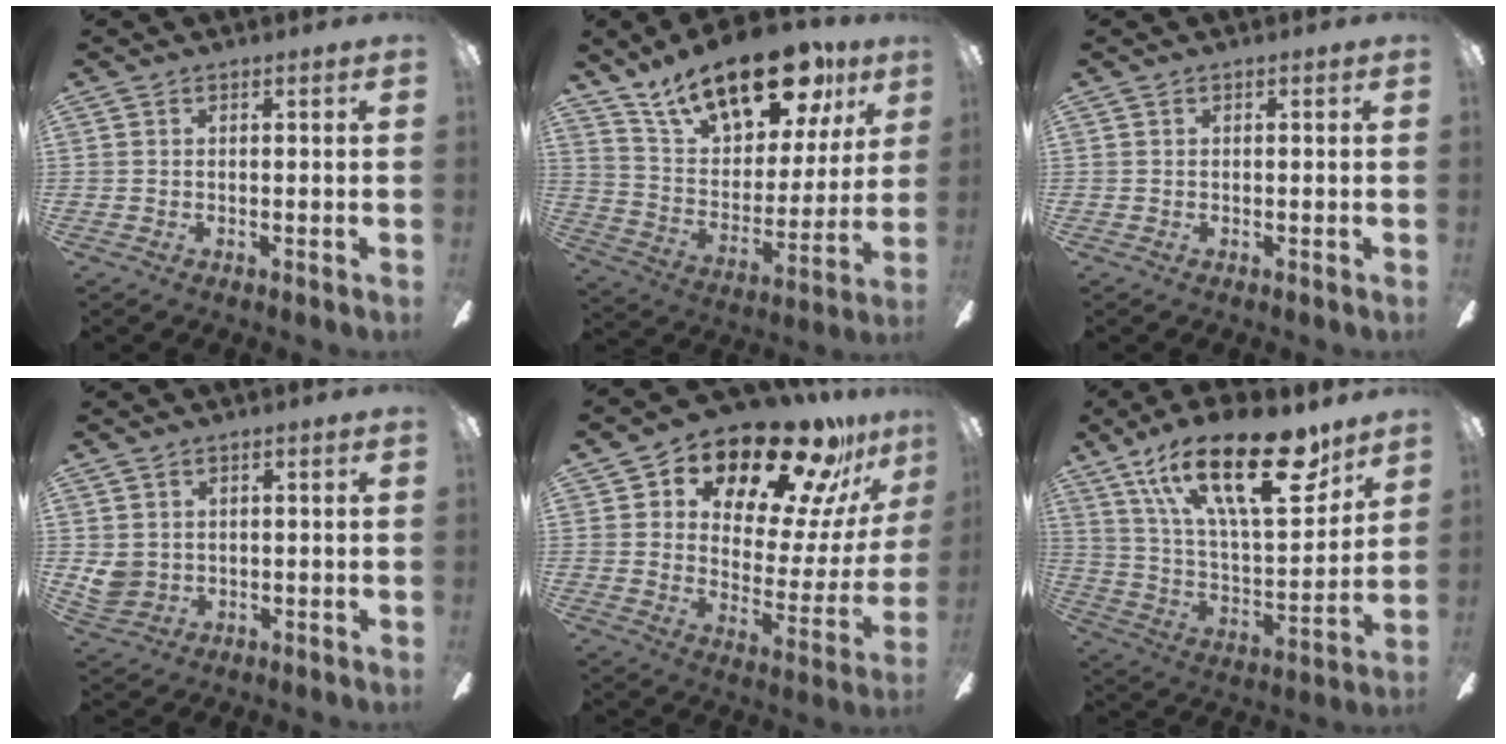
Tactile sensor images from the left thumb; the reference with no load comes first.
{"total": 22.5, "force": [15.3, 9.9, 13.3], "torque": [-0.219, -0.087, 0.265]}
{"total": 0.0}
{"total": 4.2, "force": [1.0, 3.8, 1.5], "torque": [-0.032, 0.002, 0.021]}
{"total": 21.0, "force": [16.3, 8.0, 10.6], "torque": [-0.170, -0.114, 0.272]}
{"total": 27.3, "force": [15.9, 10.6, 19.5], "torque": [-0.328, -0.086, 0.267]}